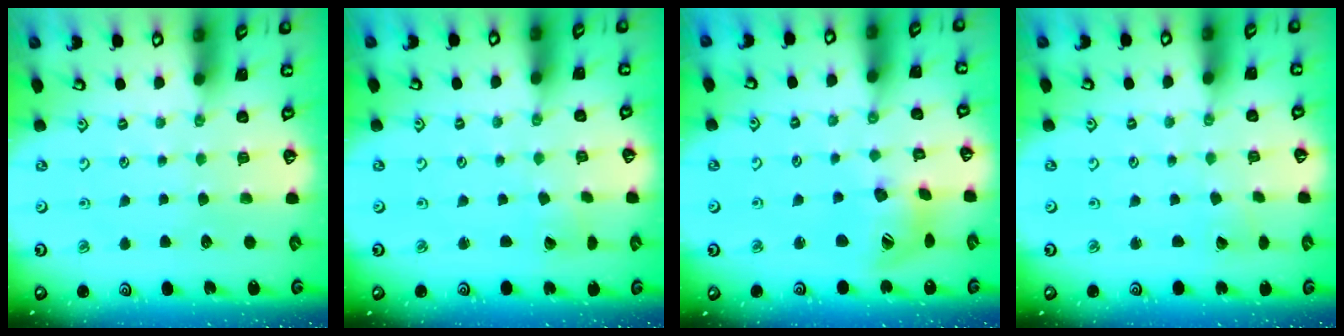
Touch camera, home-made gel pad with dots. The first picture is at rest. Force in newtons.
{"total": 2.1, "press": 2.1, "slide": 0.2}
{"total": 11.9, "press": 11.9, "slide": 0.7}
{"total": 1.6, "press": 1.6, "slide": 0.1}